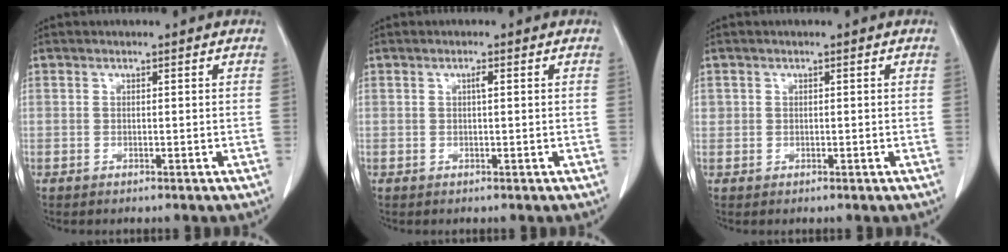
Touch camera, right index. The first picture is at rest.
{"total": 0.8, "force": [0.2, 0.1, 0.8], "torque": [-0.017, 0.002, 0.002]}
{"total": 0.9, "force": [0.3, 0.9, 0.1], "torque": [0.011, 0.002, 0.001]}